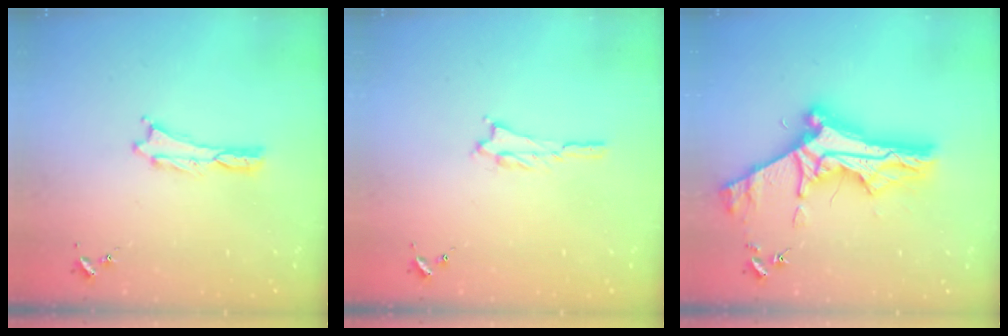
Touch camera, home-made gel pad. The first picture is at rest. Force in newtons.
{"total": 1.1, "press": 1.1, "slide": 0.2}
{"total": 11.7, "press": 11.6, "slide": 1.1}